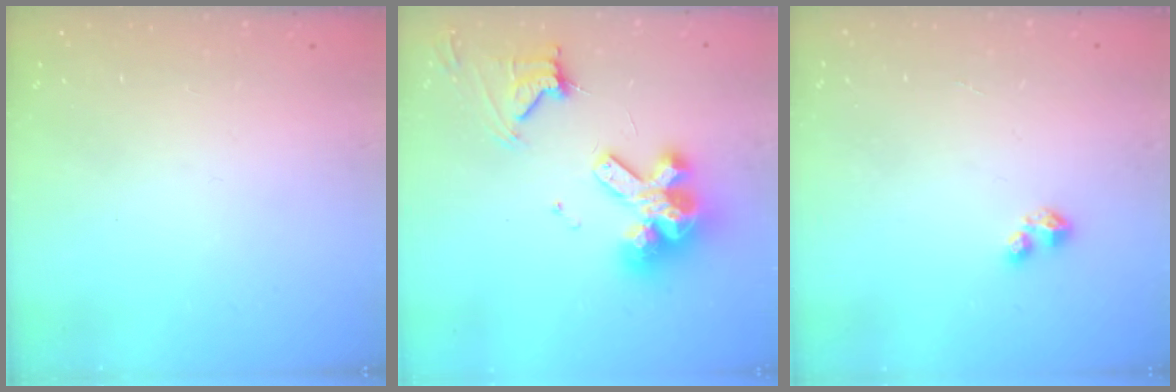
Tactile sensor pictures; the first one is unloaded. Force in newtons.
{"total": 15.7, "press": 15.6, "slide": 1.7}
{"total": 2.7, "press": 2.7, "slide": 0.4}